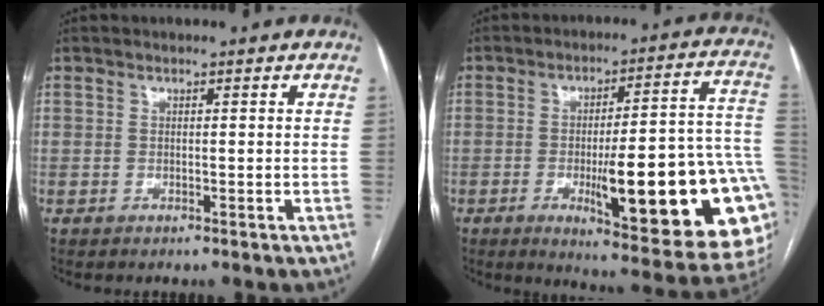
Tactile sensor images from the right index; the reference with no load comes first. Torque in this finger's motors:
{"motor_torque": [2.14, 0.00, 1.05, 0.21]}